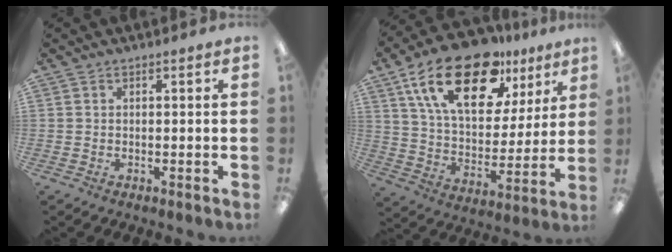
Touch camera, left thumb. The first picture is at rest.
{"total": 23.5, "force": [14.4, 11.3, 14.7], "torque": [-0.252, -0.067, 0.251]}